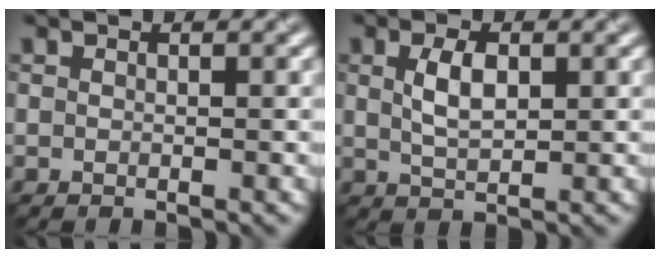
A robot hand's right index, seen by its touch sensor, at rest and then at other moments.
{"total": 3.1, "force": [0.8, 1.5, 2.6], "torque": [-0.058, 0.001, 0.018]}